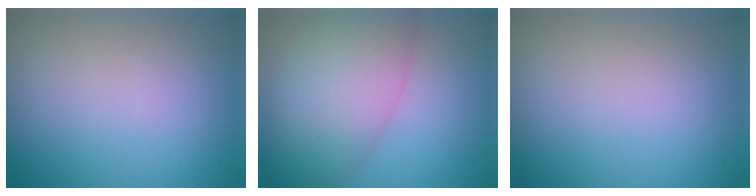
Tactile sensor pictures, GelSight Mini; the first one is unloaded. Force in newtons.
{"total": 7.8, "press": 7.8, "slide": 0.3}
{"total": 0.0}